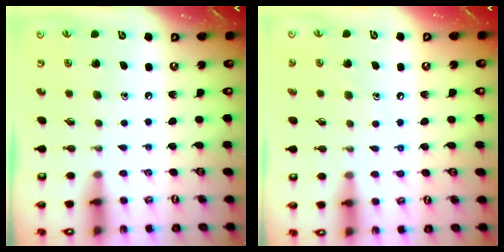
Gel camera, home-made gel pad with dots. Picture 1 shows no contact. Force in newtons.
{"total": 6.2, "press": 6.2, "slide": 0.7}